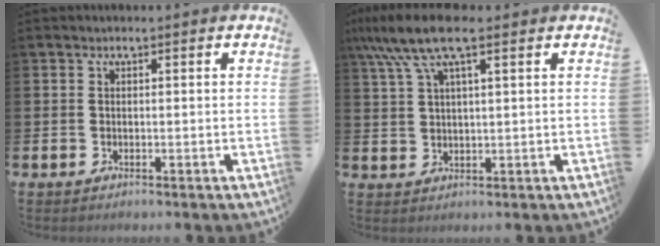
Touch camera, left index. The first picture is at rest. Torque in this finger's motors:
{"motor_torque": [1.11, -0.90, 1.05, 0.21]}